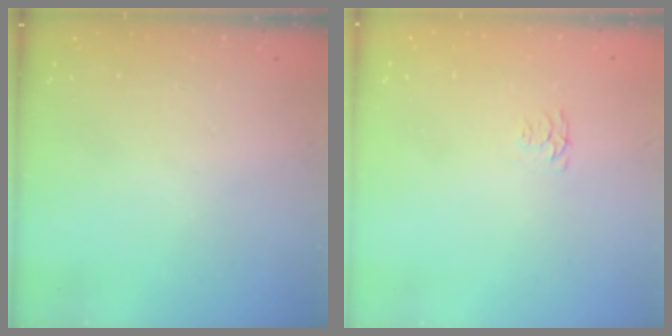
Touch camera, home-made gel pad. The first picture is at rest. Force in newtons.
{"total": 4.5, "press": 4.4, "slide": 0.6}